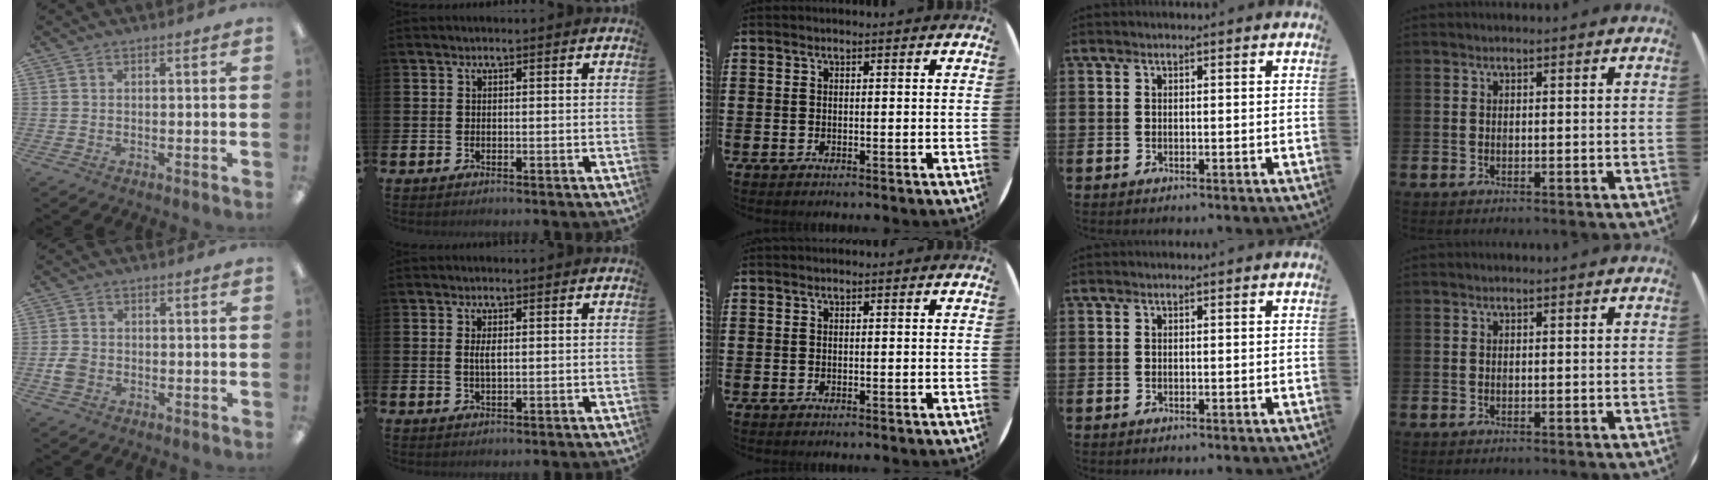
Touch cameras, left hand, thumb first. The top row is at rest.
{"thumb": {"total": 3.1, "force": [-1.0, 2.4, 1.6], "torque": [-0.026, 0.008, -0.019]}, "index": {"total": 1.8, "force": [0.3, 0.7, 1.6], "torque": [-0.031, 0.002, 0.003]}}